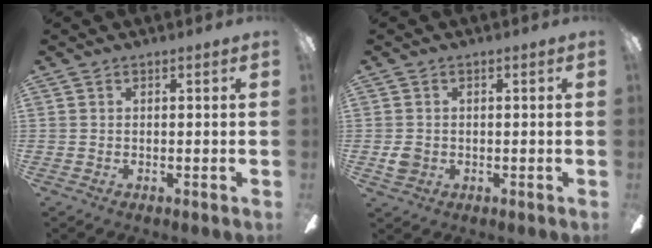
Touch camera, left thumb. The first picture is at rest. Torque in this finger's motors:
{"motor_torque": [0.35, 0.55, 0.10, -0.29, 0.03]}